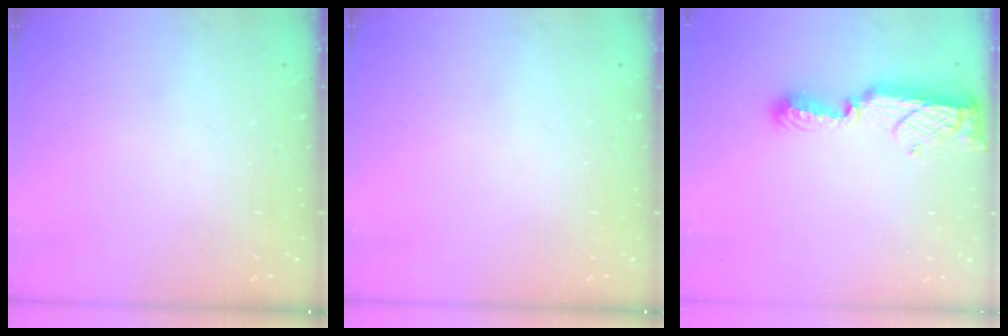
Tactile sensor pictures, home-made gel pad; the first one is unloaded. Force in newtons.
{"total": 0.0}
{"total": 11.5, "press": 10.3, "slide": 5.0}